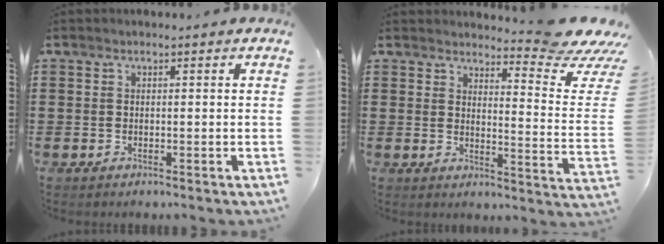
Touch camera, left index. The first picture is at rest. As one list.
[{"total": 7.2, "force": [6.3, 0.0, 3.6], "torque": [-0.054, -0.054, 0.103]}]